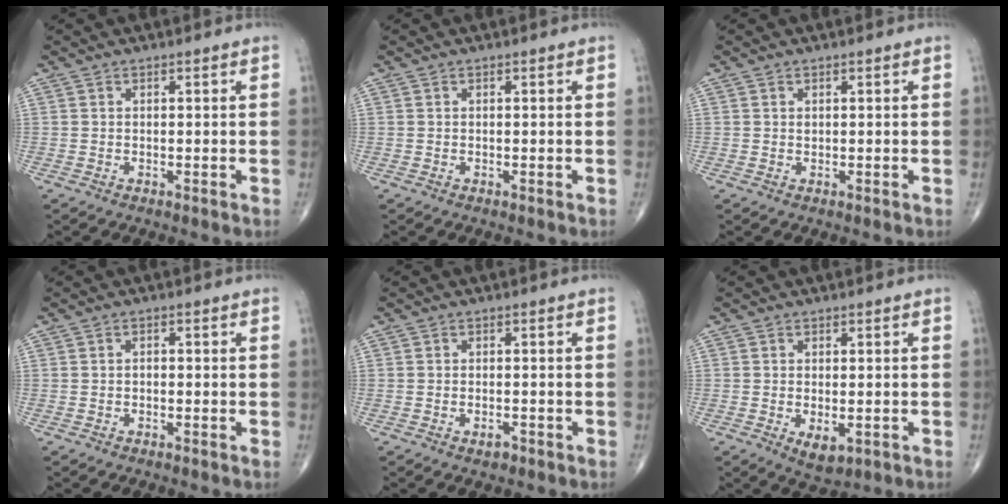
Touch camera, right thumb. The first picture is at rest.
{"total": 0.0}
{"total": 0.5, "force": [0.2, 0.4, 0.3], "torque": [-0.002, 0.000, 0.003]}
{"total": 0.9, "force": [-0.2, 0.6, 0.6], "torque": [-0.007, 0.007, -0.006]}
{"total": 1.7, "force": [-1.1, 0.8, 1.0], "torque": [-0.014, 0.003, -0.016]}
{"total": 4.3, "force": [-1.3, 2.2, 3.4], "torque": [-0.051, -0.009, -0.013]}